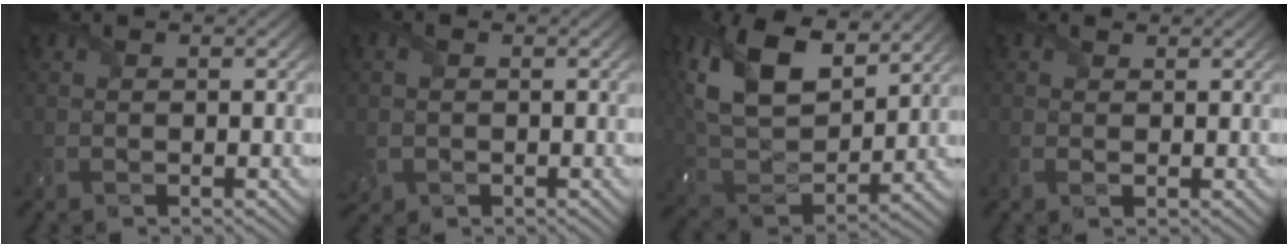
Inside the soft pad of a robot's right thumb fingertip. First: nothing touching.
{"total": 3.2, "force": [-0.4, 2.7, 1.5], "torque": [-0.050, -0.011, -0.007]}
{"total": 16.2, "force": [8.2, 8.6, 11.0], "torque": [-0.255, 0.013, 0.148]}
{"total": 1.4, "force": [0.5, 1.1, 0.7], "torque": [-0.020, -0.002, 0.009]}